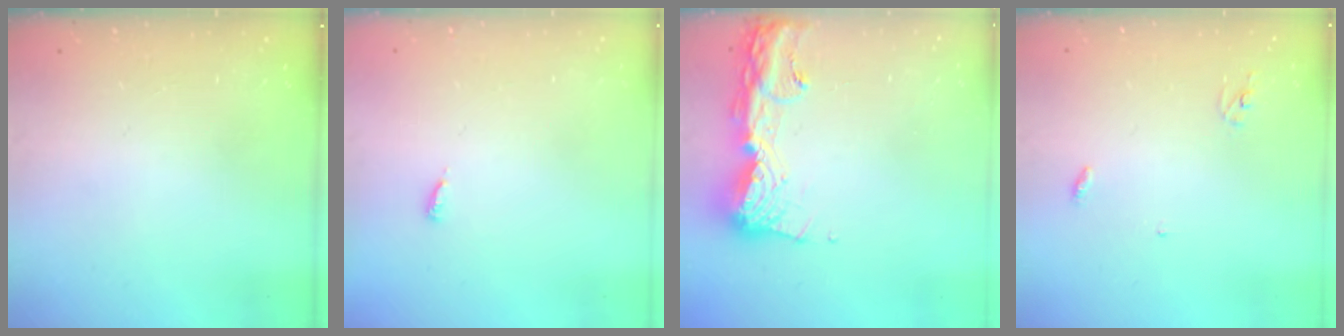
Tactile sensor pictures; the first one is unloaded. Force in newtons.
{"total": 2.9, "press": 2.9, "slide": 0.2}
{"total": 15.5, "press": 15.4, "slide": 1.5}
{"total": 2.8, "press": 2.8, "slide": 0.2}